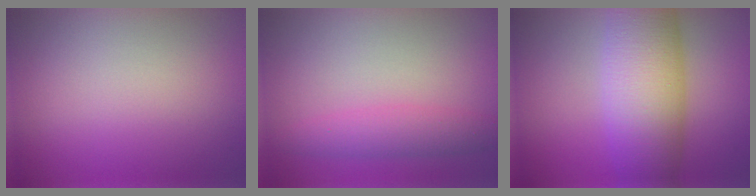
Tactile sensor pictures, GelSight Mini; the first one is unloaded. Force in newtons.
{"total": 2.8, "press": 2.8, "slide": 0.0}
{"total": 9.7, "press": 9.7, "slide": 0.1}